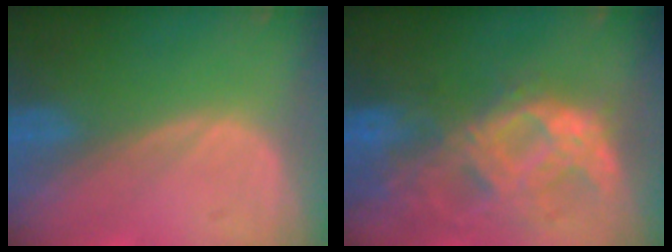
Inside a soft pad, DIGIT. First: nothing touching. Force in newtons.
{"total": 10.6, "press": 9.2, "slide": 5.3}